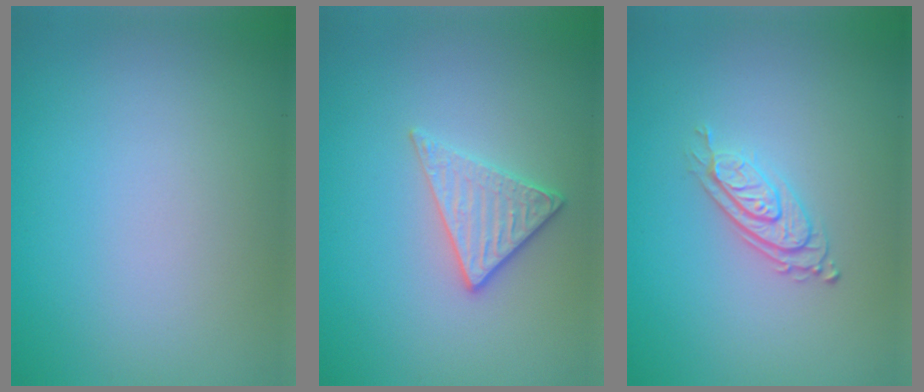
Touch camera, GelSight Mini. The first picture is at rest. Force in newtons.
{"total": 2.9, "press": 2.6, "slide": 1.3}
{"total": 2.8, "press": 2.0, "slide": 1.9}